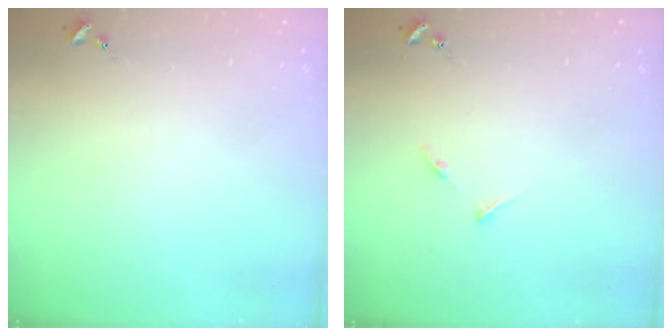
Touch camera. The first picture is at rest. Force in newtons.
{"total": 4.0, "press": 3.9, "slide": 0.5}